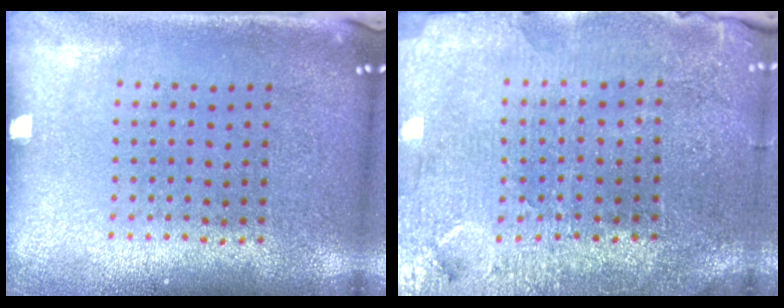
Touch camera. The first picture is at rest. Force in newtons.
{"total": 3.7, "press": 3.5, "slide": 1.2}